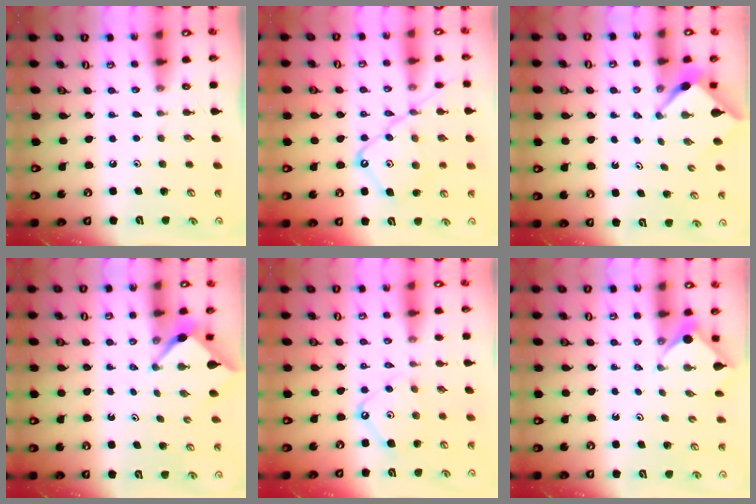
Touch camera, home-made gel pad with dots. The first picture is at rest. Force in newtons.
{"total": 14.6, "press": 14.5, "slide": 1.2}
{"total": 2.7, "press": 2.7, "slide": 0.3}
{"total": 2.7, "press": 2.6, "slide": 0.3}
{"total": 7.0, "press": 7.0, "slide": 0.8}
{"total": 3.9, "press": 3.9, "slide": 0.5}